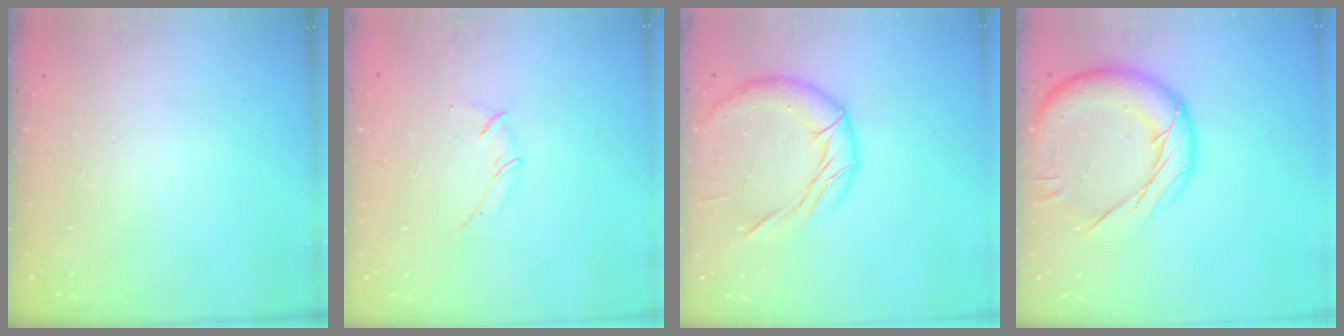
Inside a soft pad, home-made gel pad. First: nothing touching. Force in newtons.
{"total": 4.0, "press": 3.9, "slide": 1.0}
{"total": 12.8, "press": 12.8, "slide": 0.9}
{"total": 17.7, "press": 17.6, "slide": 1.3}